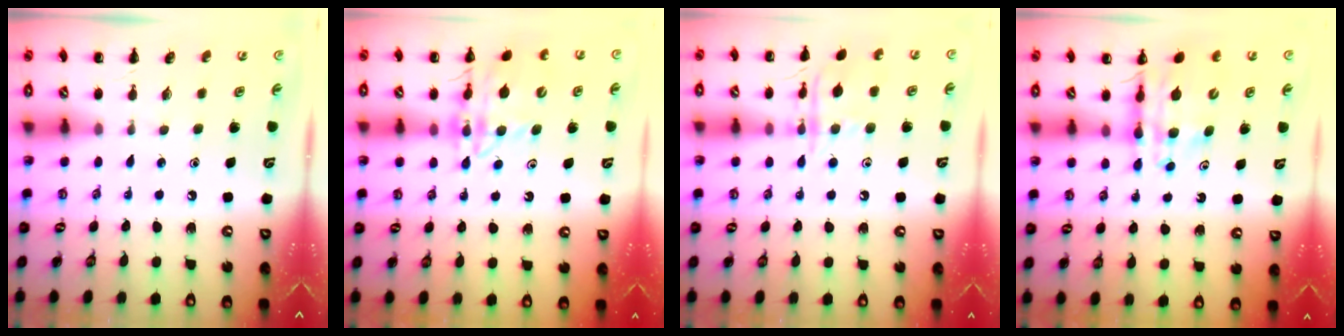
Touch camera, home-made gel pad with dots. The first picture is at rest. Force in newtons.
{"total": 14.3, "press": 14.0, "slide": 2.6}
{"total": 11.3, "press": 11.3, "slide": 0.6}
{"total": 11.0, "press": 10.5, "slide": 3.2}